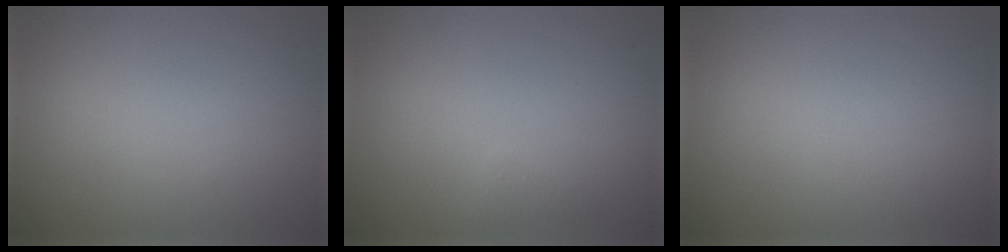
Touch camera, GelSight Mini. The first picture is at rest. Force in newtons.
{"total": 0.7, "press": 0.7, "slide": 0.0}
{"total": 0.0}